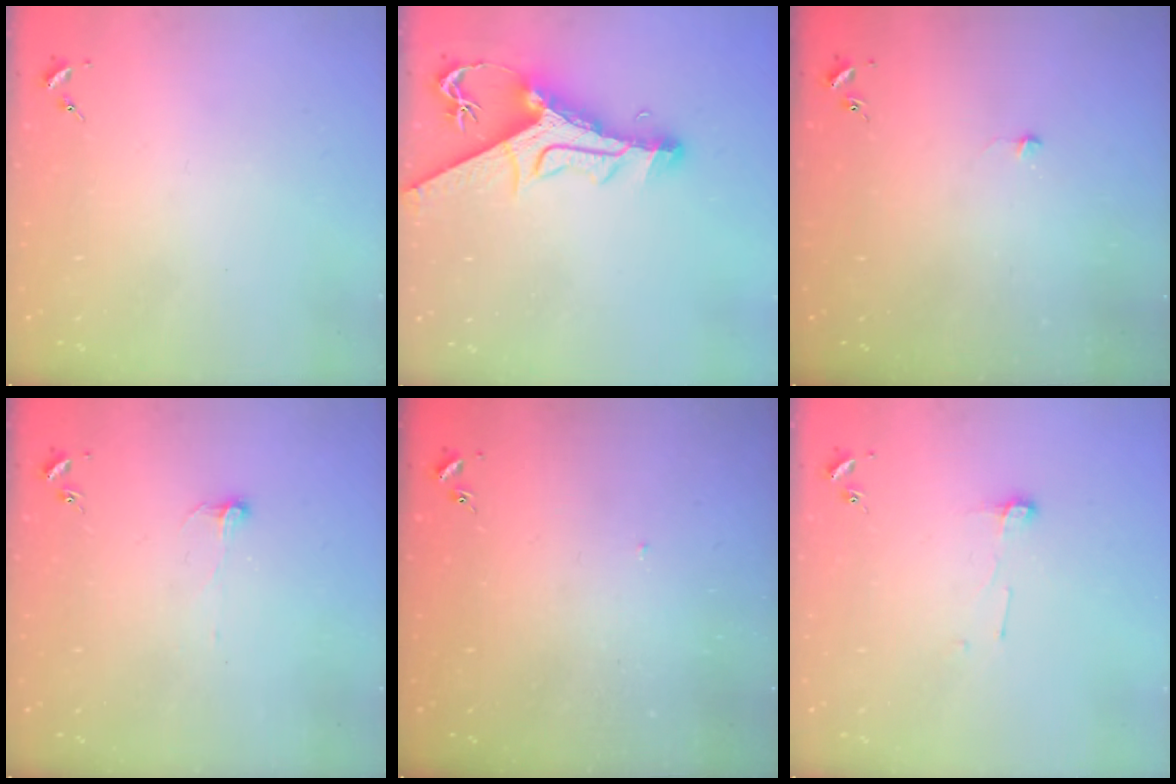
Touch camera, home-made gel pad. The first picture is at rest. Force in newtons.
{"total": 14.2, "press": 14.1, "slide": 1.4}
{"total": 4.3, "press": 4.3, "slide": 0.3}
{"total": 4.5, "press": 4.5, "slide": 0.5}
{"total": 1.2, "press": 1.2, "slide": 0.1}
{"total": 5.2, "press": 5.2, "slide": 0.5}